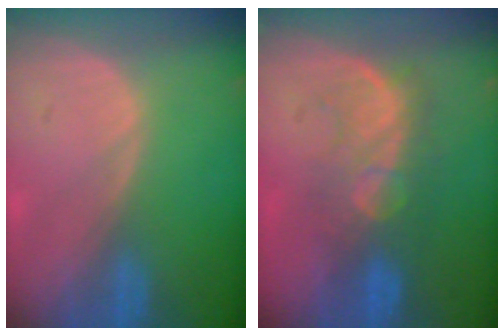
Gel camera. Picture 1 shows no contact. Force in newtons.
{"total": 8.0, "press": 7.8, "slide": 1.9}